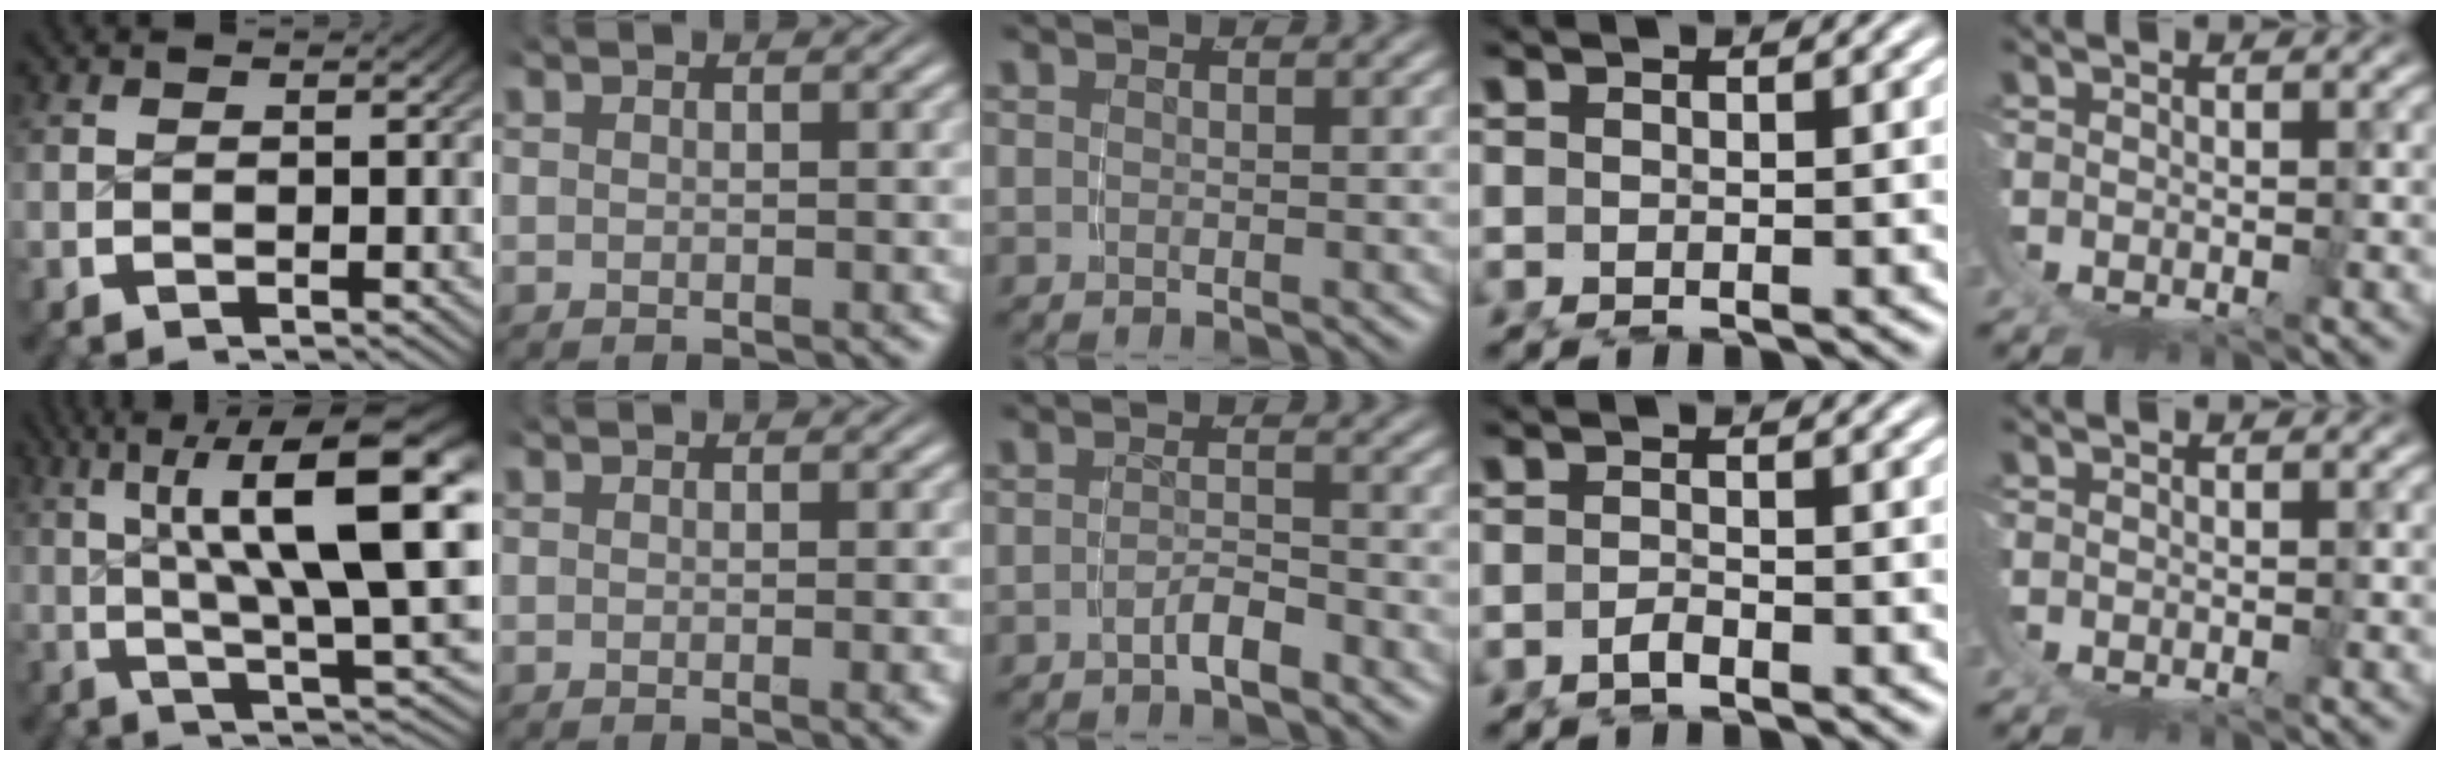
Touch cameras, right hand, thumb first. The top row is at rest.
{"thumb": {"total": 13.1, "force": [2.7, 5.4, 11.6], "torque": [-0.158, -0.013, 0.041]}, "index": {"total": 0.5, "force": [-0.2, -0.2, 0.5], "torque": [-0.006, 0.003, -0.004]}, "middle": {"total": 2.0, "force": [-1.8, -0.2, 0.9], "torque": [-0.007, 0.000, -0.033]}, "ring": {"total": 1.0, "force": [-0.9, -0.4, 0.2], "torque": [0.000, 0.002, -0.018]}}